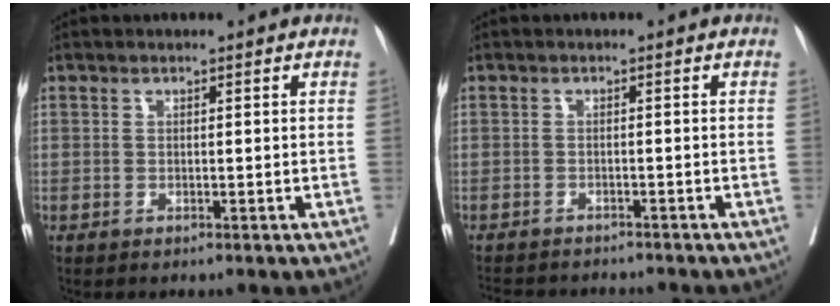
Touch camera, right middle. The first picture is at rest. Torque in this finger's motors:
{"motor_torque": [0.35, -0.55, 0.04, 0.02]}